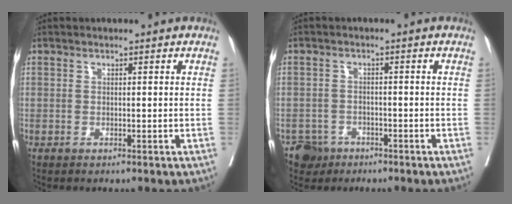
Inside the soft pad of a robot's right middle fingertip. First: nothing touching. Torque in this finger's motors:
{"motor_torque": [-0.14, 0.14, -0.04, -0.01]}